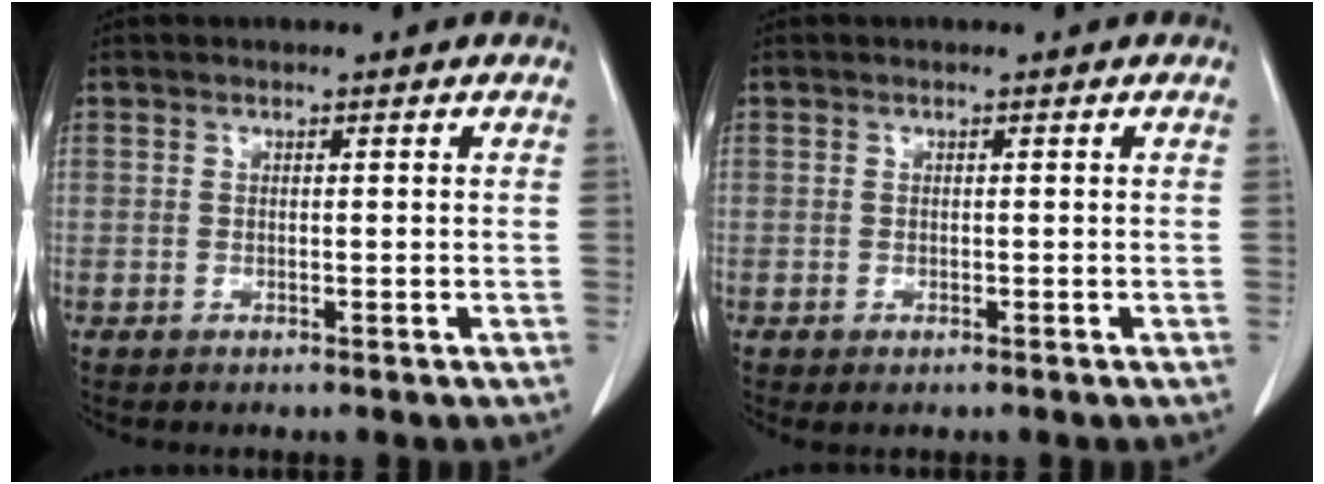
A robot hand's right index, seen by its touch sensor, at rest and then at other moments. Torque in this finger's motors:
{"motor_torque": [0.26, -0.21, 0.00, 0.00]}